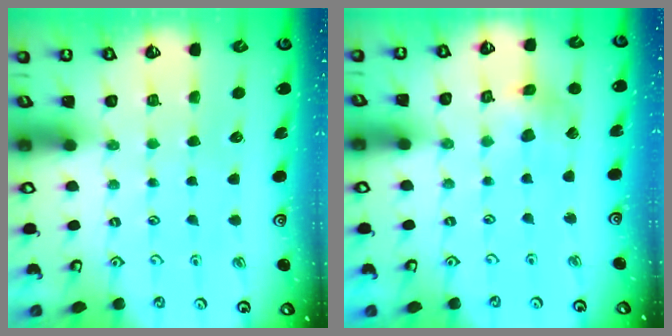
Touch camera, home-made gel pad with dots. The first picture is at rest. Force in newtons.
{"total": 4.8, "press": 4.7, "slide": 0.6}